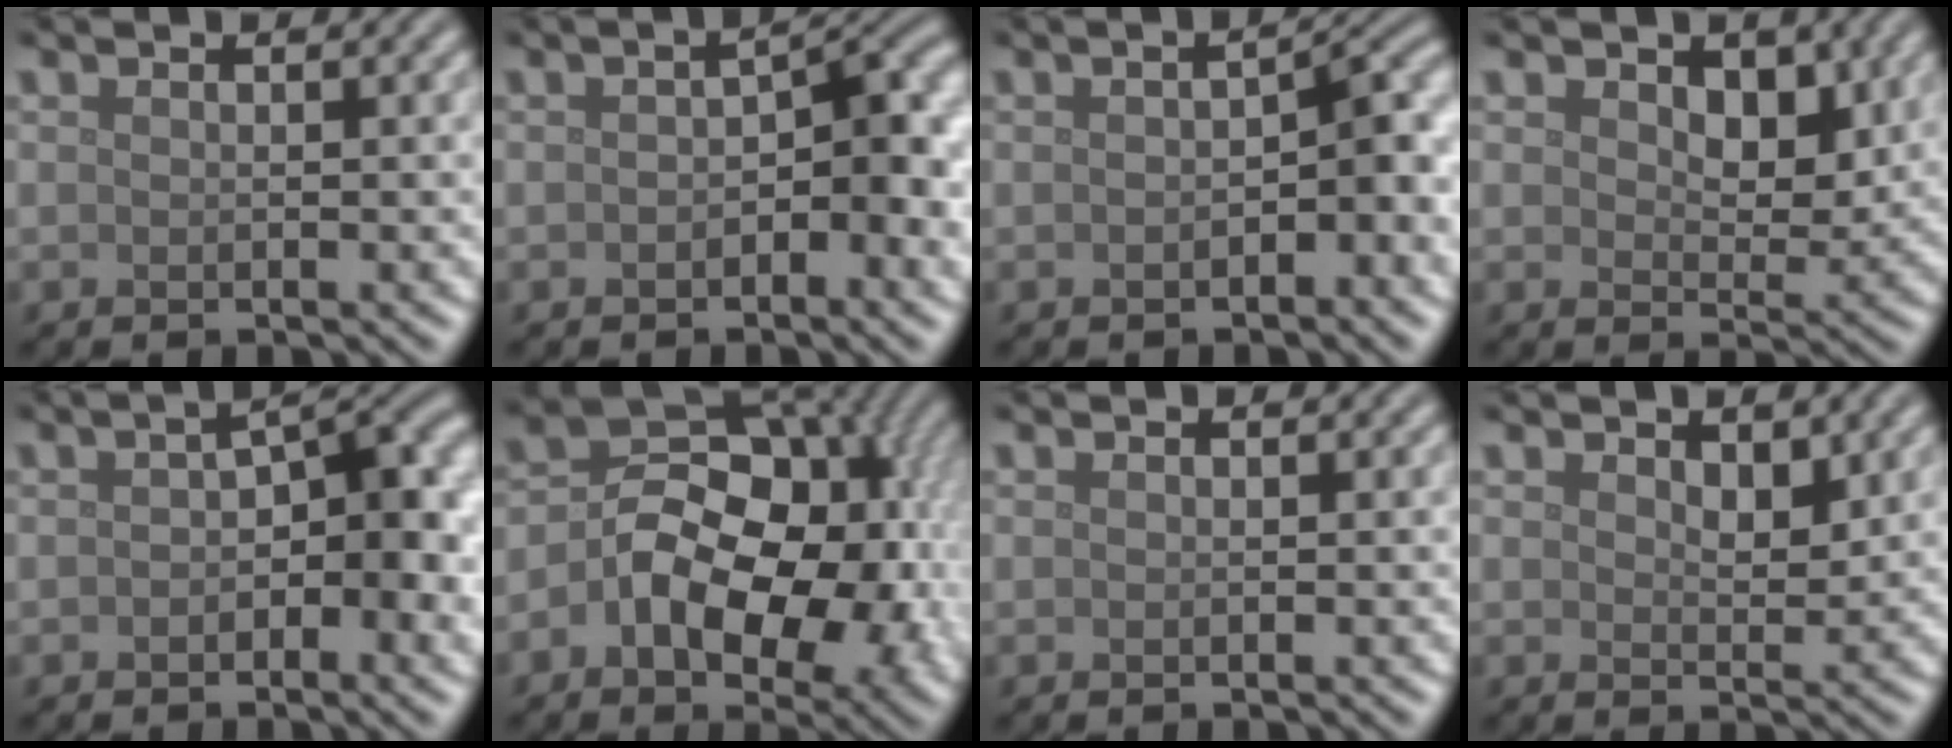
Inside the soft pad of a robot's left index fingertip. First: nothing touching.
{"total": 5.8, "force": [-0.6, 2.7, 5.1], "torque": [-0.053, 0.010, -0.014]}
{"total": 4.0, "force": [-0.6, 1.6, 3.6], "torque": [-0.045, 0.012, -0.011]}
{"total": 3.5, "force": [1.4, 2.2, 2.4], "torque": [-0.039, -0.010, 0.019]}
{"total": 7.3, "force": [0.0, 3.5, 6.4], "torque": [-0.070, 0.018, -0.010]}
{"total": 13.2, "force": [-1.6, 8.9, 9.7], "torque": [-0.108, 0.002, -0.033]}
{"total": 0.0}
{"total": 2.2, "force": [1.2, 1.1, 1.5], "torque": [-0.022, -0.005, 0.022]}